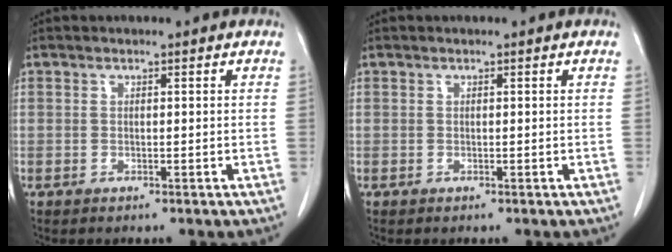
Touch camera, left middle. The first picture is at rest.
{"total": 0.0}